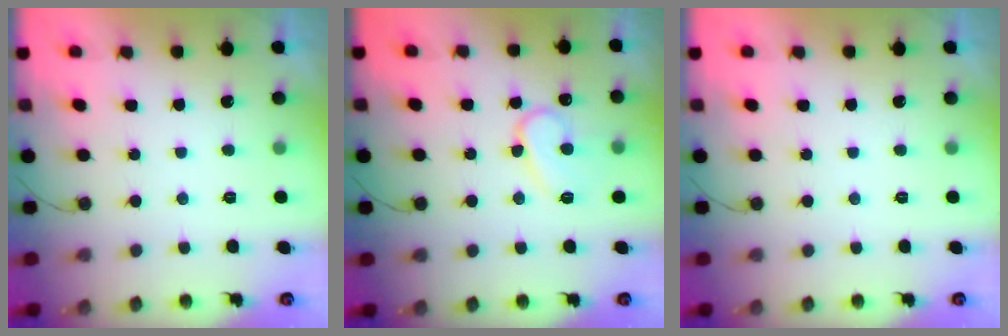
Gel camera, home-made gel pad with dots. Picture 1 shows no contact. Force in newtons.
{"total": 10.7, "press": 10.6, "slide": 1.1}
{"total": 0.0}